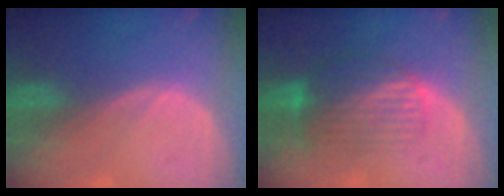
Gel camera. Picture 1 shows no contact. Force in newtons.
{"total": 8.3, "press": 7.2, "slide": 4.3}